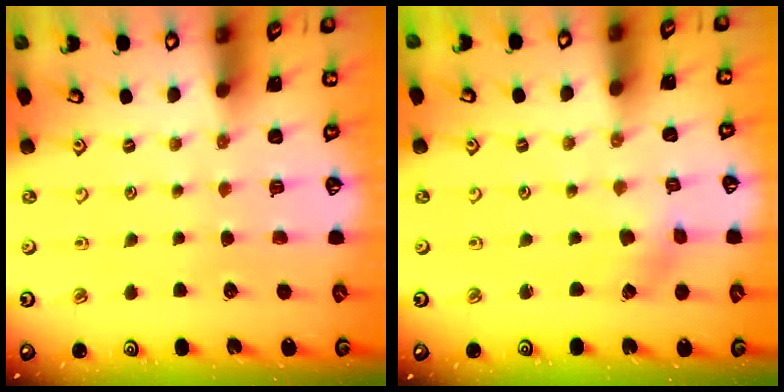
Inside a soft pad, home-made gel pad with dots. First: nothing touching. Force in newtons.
{"total": 1.8, "press": 1.7, "slide": 0.3}